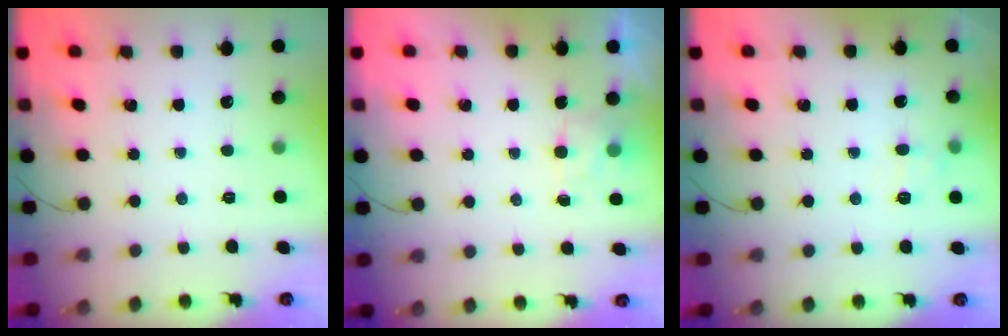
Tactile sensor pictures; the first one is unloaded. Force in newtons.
{"total": 1.9, "press": 1.5, "slide": 1.2}
{"total": 6.8, "press": 6.5, "slide": 1.9}